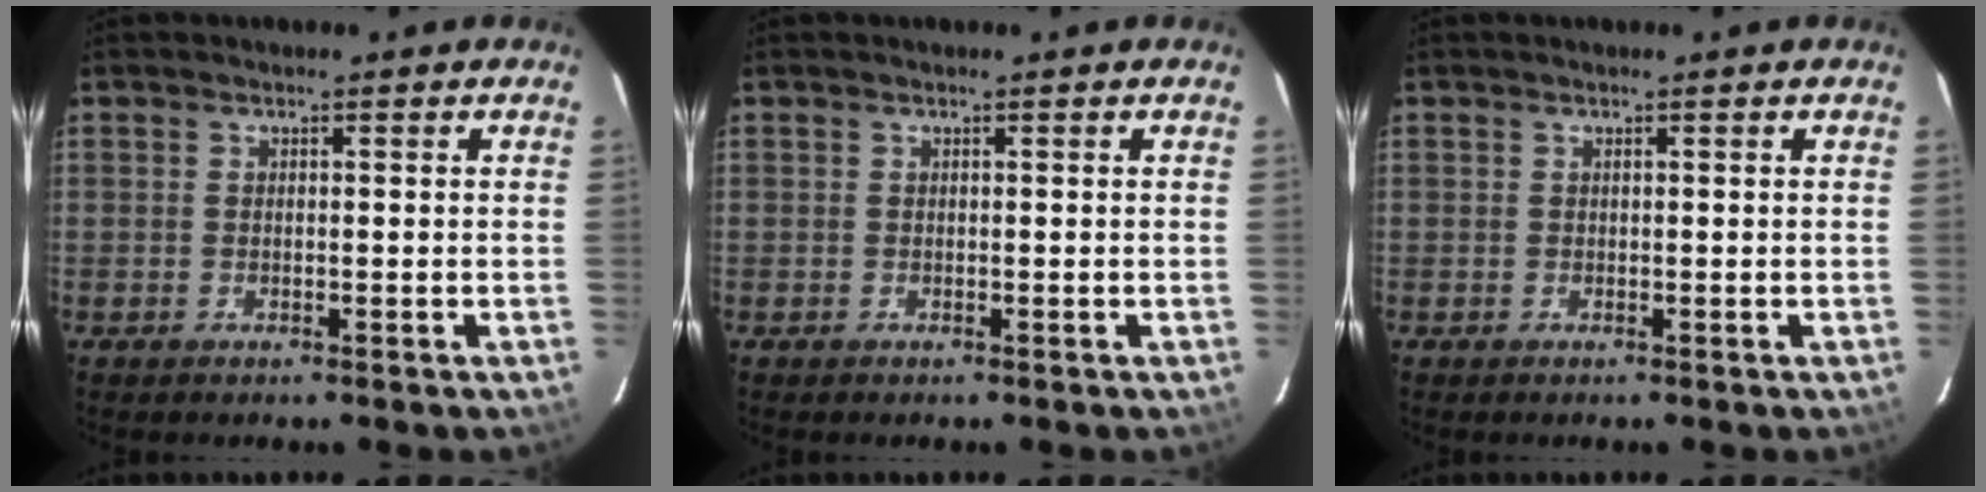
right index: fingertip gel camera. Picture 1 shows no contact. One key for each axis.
{"total": 0.0}
{"total": 0.0}